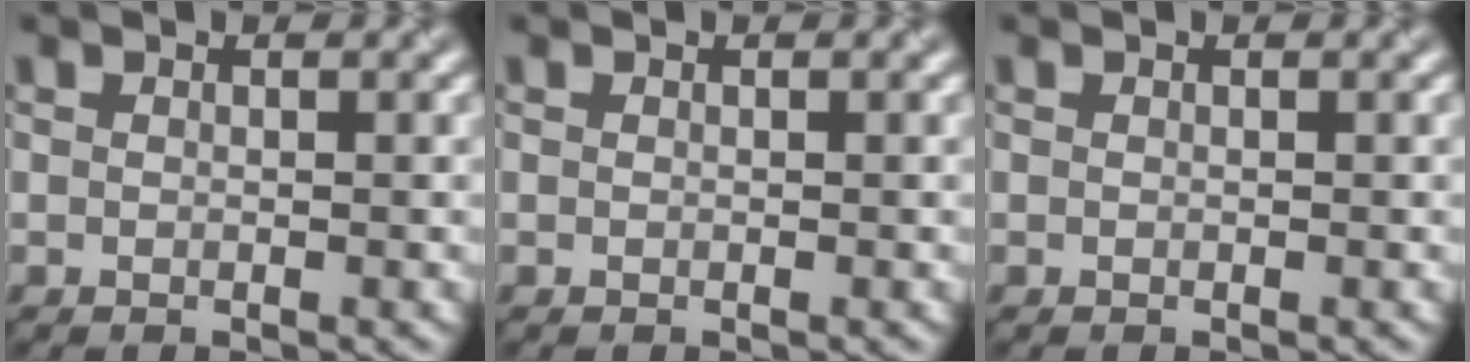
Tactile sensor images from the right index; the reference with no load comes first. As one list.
[{"total": 0.0}, {"total": 0.0}]